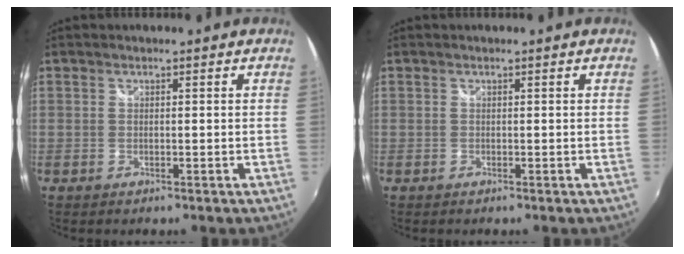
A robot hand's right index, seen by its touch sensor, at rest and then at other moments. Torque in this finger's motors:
{"motor_torque": [0.22, 0.06, 0.06, 0.01]}